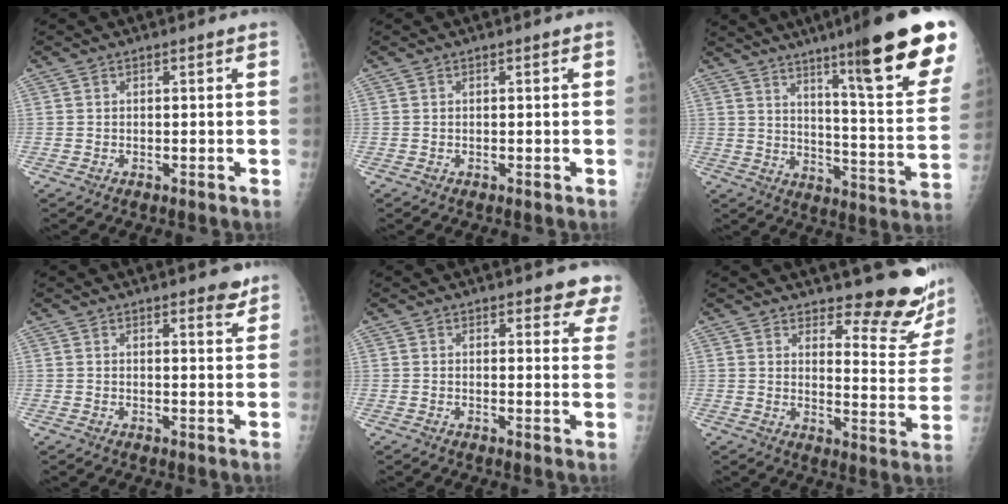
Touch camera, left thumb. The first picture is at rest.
{"total": 0.0}
{"total": 24.0, "force": [14.5, 2.3, 19.0], "torque": [-0.244, -0.066, 0.208]}
{"total": 3.4, "force": [2.5, 1.0, 2.0], "torque": [-0.014, -0.016, 0.030]}
{"total": 6.4, "force": [5.4, 2.2, 2.7], "torque": [0.008, -0.024, 0.045]}
{"total": 13.4, "force": [11.9, 3.2, 5.1], "torque": [-0.030, -0.123, 0.143]}